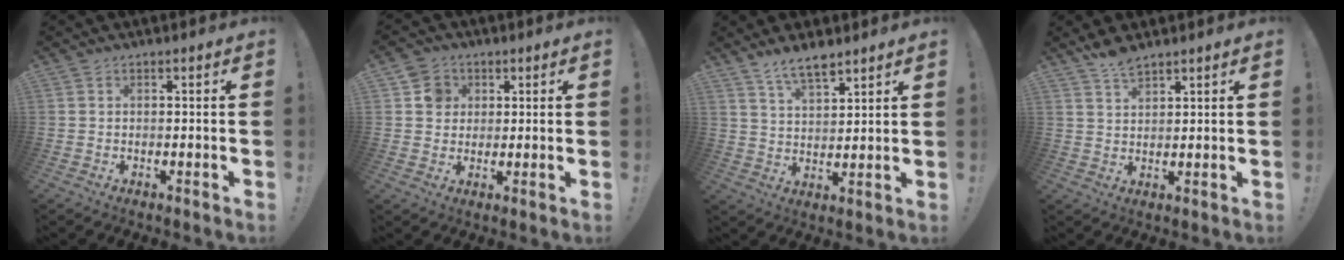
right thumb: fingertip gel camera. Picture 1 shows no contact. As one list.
[{"total": 6.1, "force": [2.0, 5.6, 1.5], "torque": [-0.020, 0.002, 0.041]}, {"total": 7.3, "force": [5.7, 2.5, 3.7], "torque": [-0.067, -0.028, 0.104]}, {"total": 4.6, "force": [4.0, 1.3, 2.0], "torque": [-0.031, -0.027, 0.071]}]